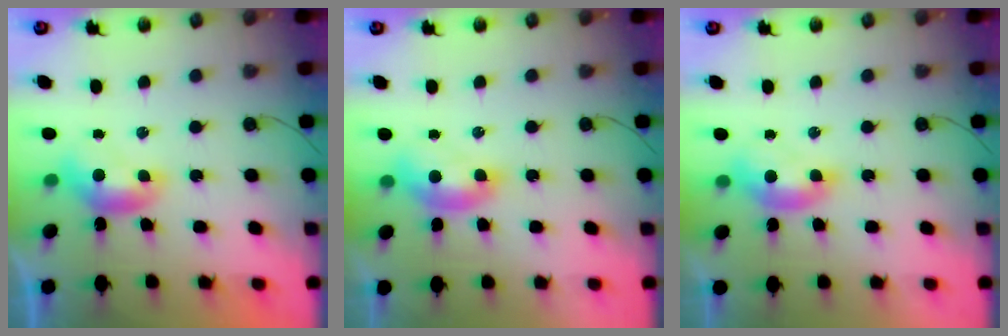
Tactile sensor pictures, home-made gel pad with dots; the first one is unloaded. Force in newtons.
{"total": 2.0, "press": 1.9, "slide": 0.6}
{"total": 1.6, "press": 1.5, "slide": 0.6}